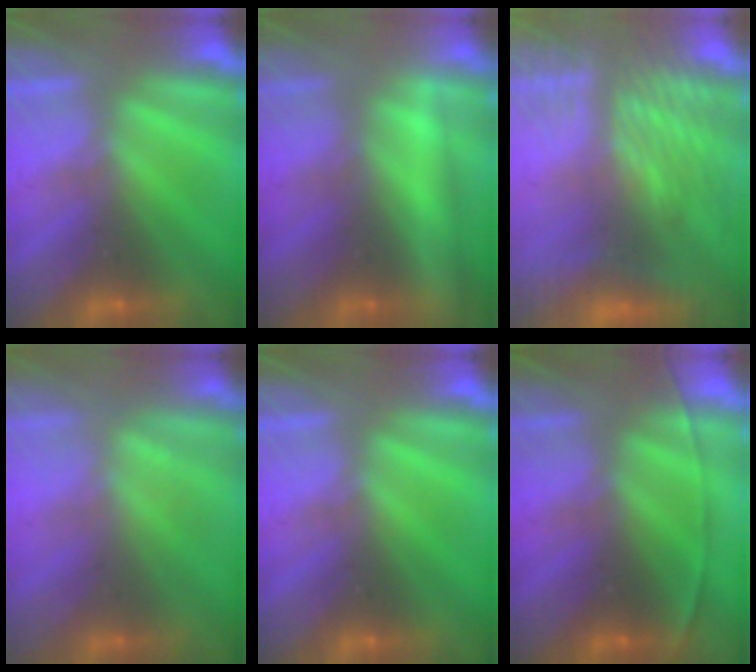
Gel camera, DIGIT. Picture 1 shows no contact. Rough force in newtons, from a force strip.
{"total": 2.4}
{"total": 9.1}
{"total": 2.6}
{"total": 0.0}
{"total": 1.6}